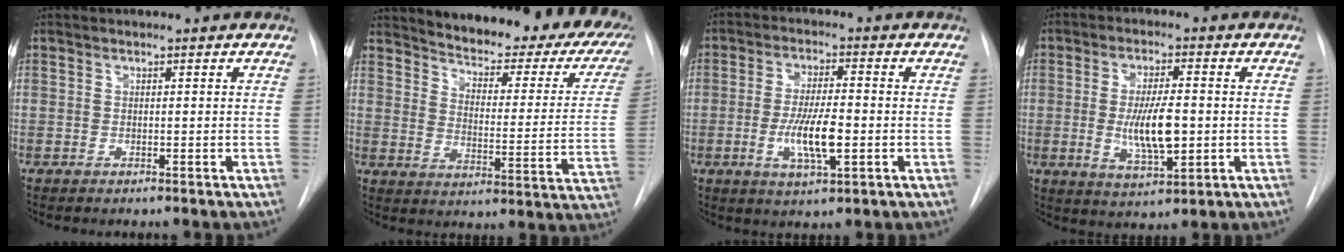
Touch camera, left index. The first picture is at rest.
{"total": 26.1, "force": [22.1, 6.4, 12.3], "torque": [-0.173, -0.063, 0.257]}
{"total": 7.8, "force": [-1.8, 1.7, 7.3], "torque": [-0.141, -0.009, -0.033]}
{"total": 8.6, "force": [-0.8, 2.6, 8.1], "torque": [-0.151, -0.011, -0.011]}